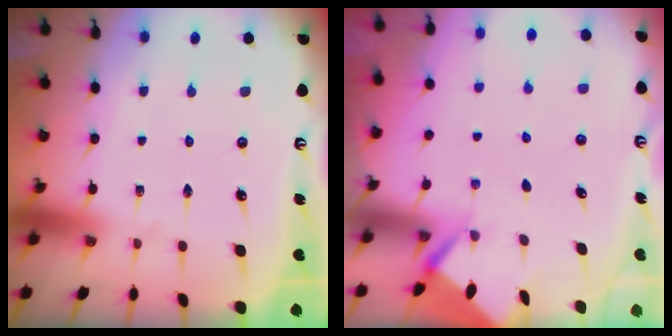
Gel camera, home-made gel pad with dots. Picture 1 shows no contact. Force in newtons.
{"total": 2.7, "press": 2.7, "slide": 0.3}